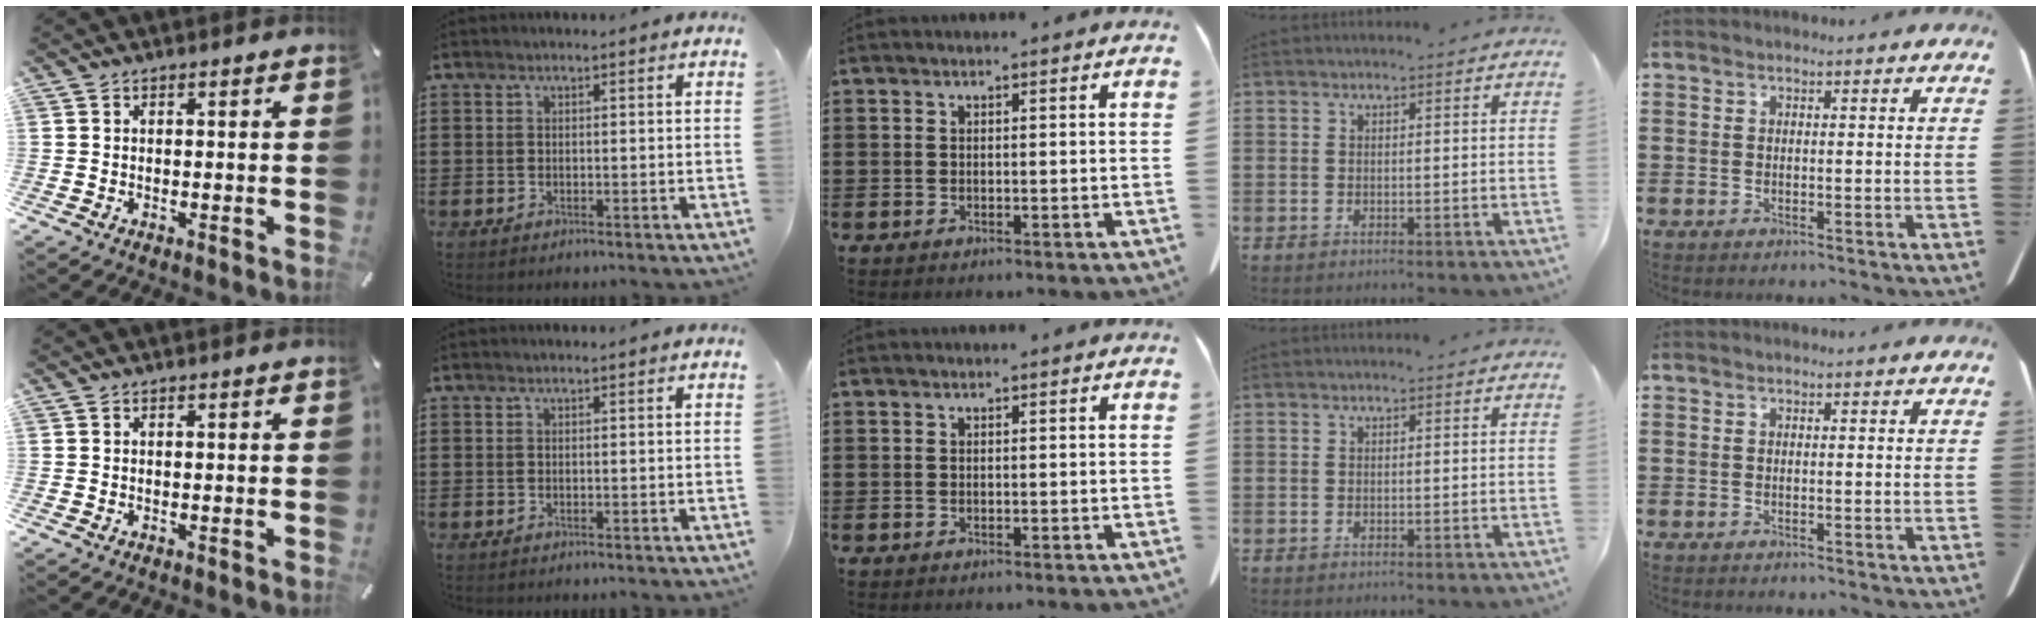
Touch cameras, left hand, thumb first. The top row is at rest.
{}